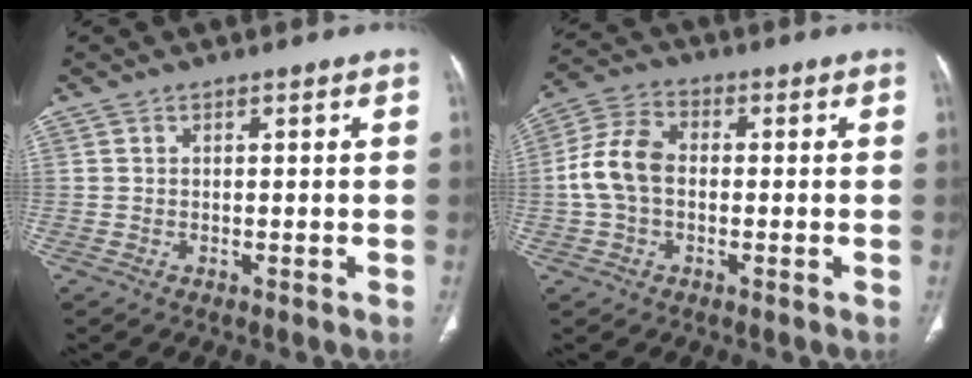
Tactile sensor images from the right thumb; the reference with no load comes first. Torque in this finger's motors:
{"motor_torque": [0.12, 0.12, 0.63, -0.61, 0.21]}